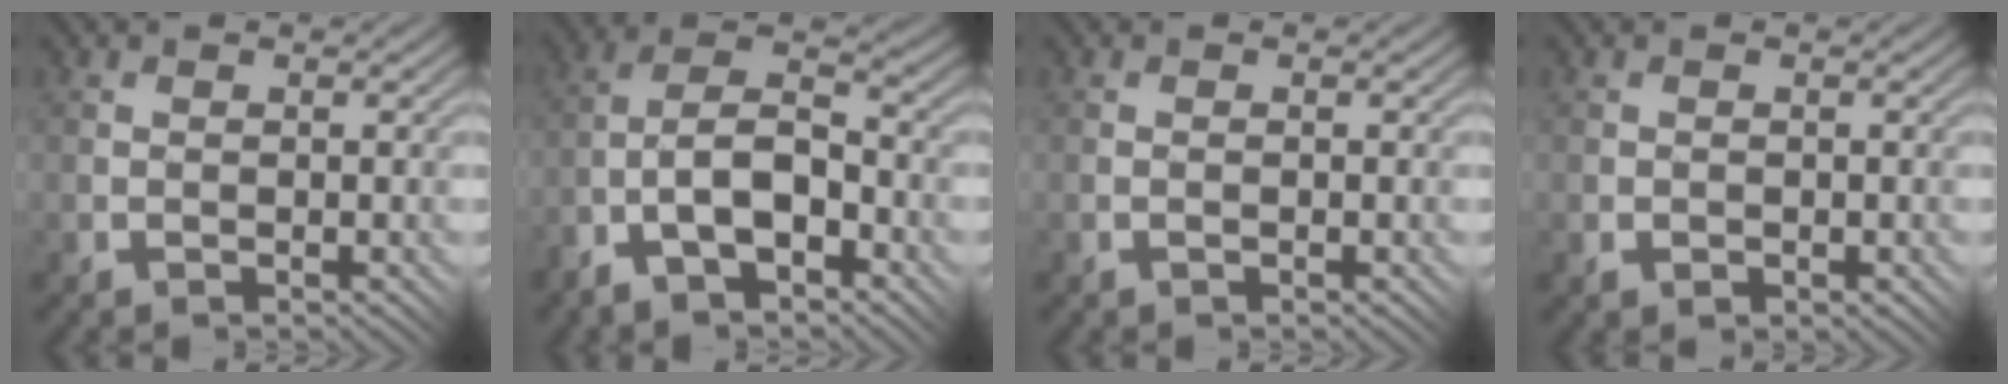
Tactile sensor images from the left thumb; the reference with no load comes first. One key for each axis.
{"total": 9.1, "fx": -4.4, "fy": 3.9, "fz": 7.0, "tx": -0.131, "ty": 0.007, "tz": -0.085}
{"total": 0.5, "fx": -0.2, "fy": -0.1, "fz": 0.5, "tx": -0.009, "ty": 0.004, "tz": -0.002}
{"total": 0.7, "fx": -0.3, "fy": 0.5, "fz": 0.4, "tx": -0.005, "ty": -0.002, "tz": -0.005}